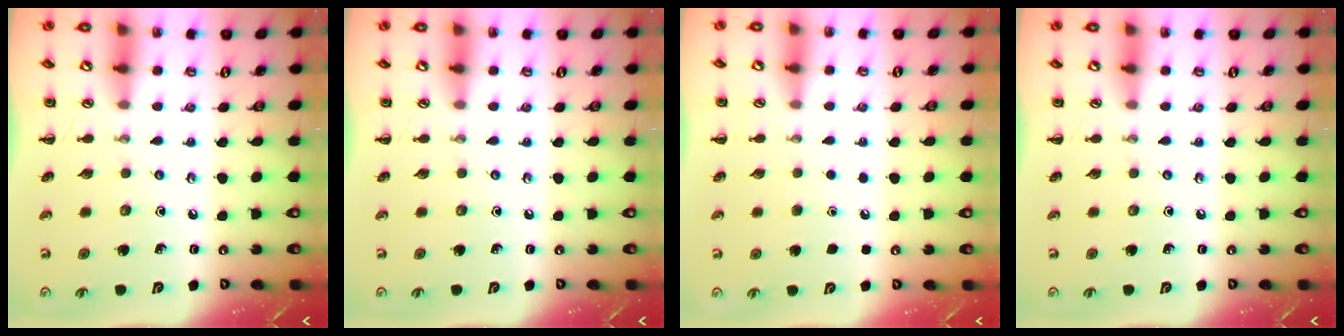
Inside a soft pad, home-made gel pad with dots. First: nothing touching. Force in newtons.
{"total": 0.0}
{"total": 1.8, "press": 1.7, "slide": 0.1}
{"total": 0.0}